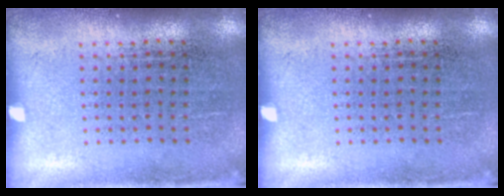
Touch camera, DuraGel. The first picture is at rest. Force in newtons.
{"total": 0.0}